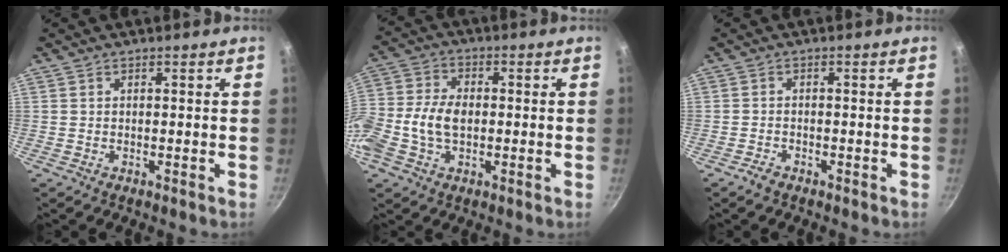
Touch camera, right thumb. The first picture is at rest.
{"total": 10.5, "force": [-1.6, 6.8, 7.9], "torque": [-0.160, 0.024, -0.043]}
{"total": 1.7, "force": [-1.4, 0.7, 0.7], "torque": [-0.019, 0.014, -0.027]}